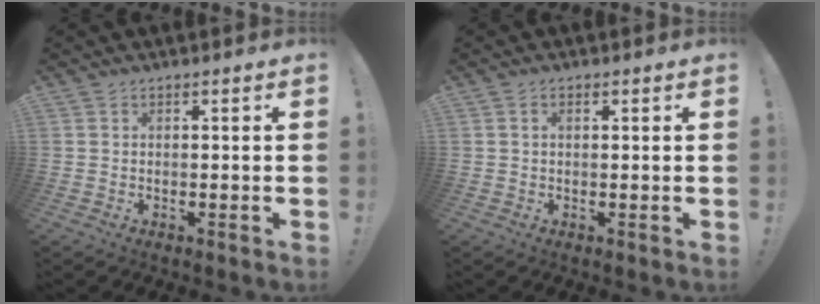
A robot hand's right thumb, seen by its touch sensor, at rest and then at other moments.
{"total": 1.2, "force": [0.4, 0.5, 1.0], "torque": [-0.014, 0.000, 0.005]}